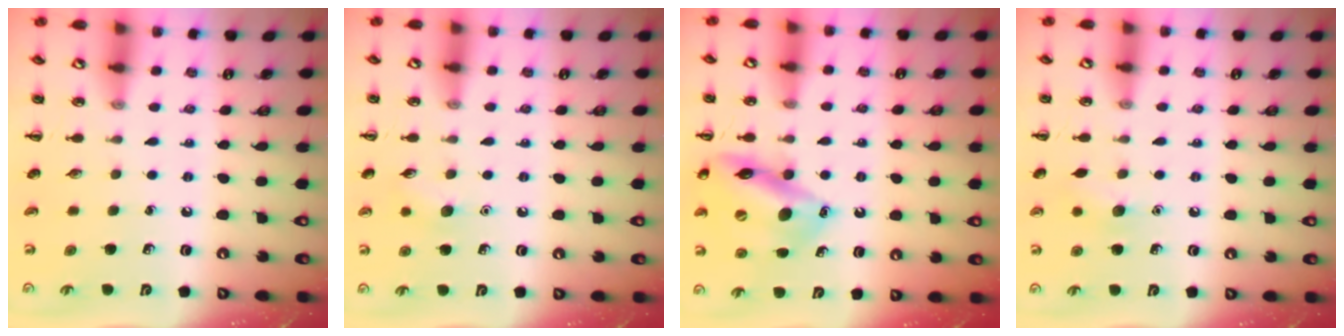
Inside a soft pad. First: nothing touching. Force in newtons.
{"total": 7.1, "press": 6.8, "slide": 2.0}
{"total": 15.5, "press": 15.3, "slide": 2.7}
{"total": 6.7, "press": 6.5, "slide": 1.7}